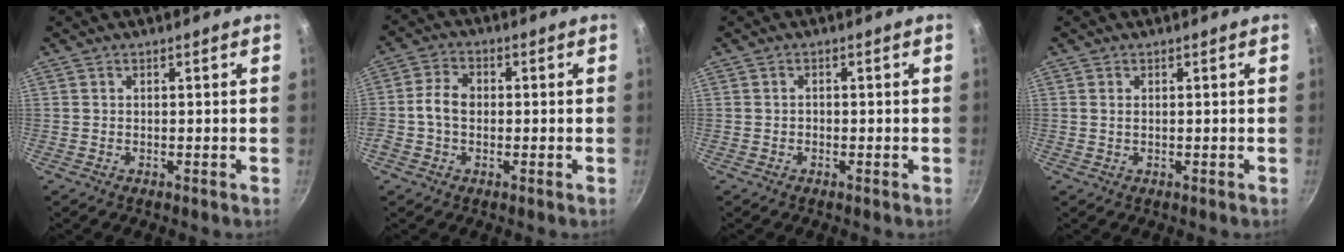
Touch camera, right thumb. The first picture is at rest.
{"total": 5.5, "force": [-0.4, 3.9, 3.8], "torque": [-0.071, 0.016, -0.020]}
{"total": 0.6, "force": [-0.3, 0.5, 0.3], "torque": [-0.005, 0.003, -0.005]}
{"total": 0.8, "force": [0.2, 0.4, 0.6], "torque": [-0.012, 0.000, 0.004]}